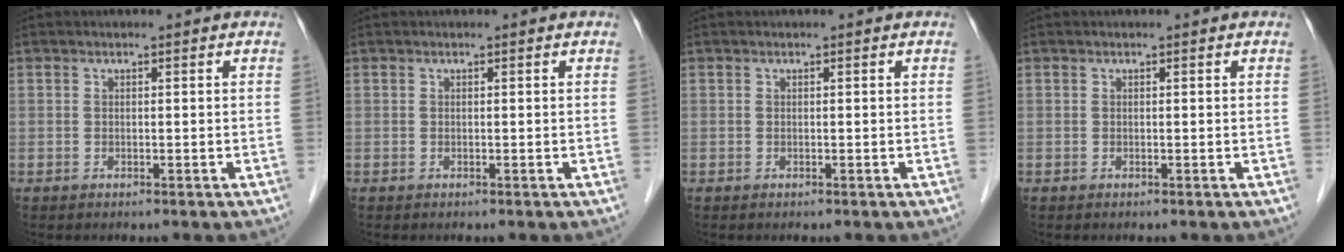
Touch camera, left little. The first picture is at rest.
{"total": 0.0}
{"total": 0.0}
{"total": 0.0}